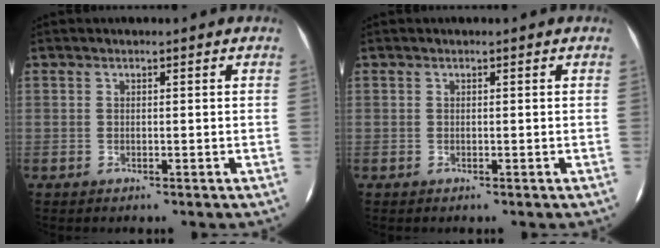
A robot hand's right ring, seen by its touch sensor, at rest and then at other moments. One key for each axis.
{"total": 0.0}